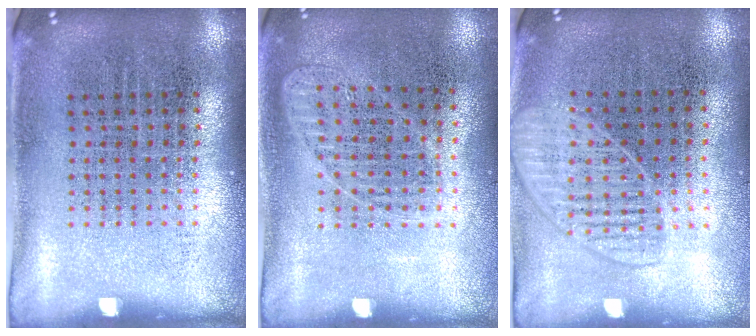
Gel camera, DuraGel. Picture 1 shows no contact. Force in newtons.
{"total": 1.1, "press": 1.1, "slide": 0.2}
{"total": 1.3, "press": 1.2, "slide": 0.5}